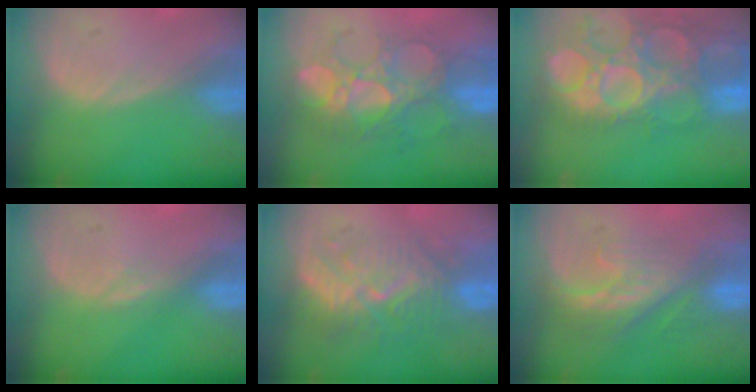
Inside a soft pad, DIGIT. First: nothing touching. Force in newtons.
{"total": 8.8, "press": 8.7, "slide": 1.5}
{"total": 15.1, "press": 12.6, "slide": 8.4}
{"total": 0.9, "press": 0.9, "slide": 0.4}
{"total": 8.8, "press": 8.4, "slide": 2.7}
{"total": 8.4, "press": 7.2, "slide": 4.2}